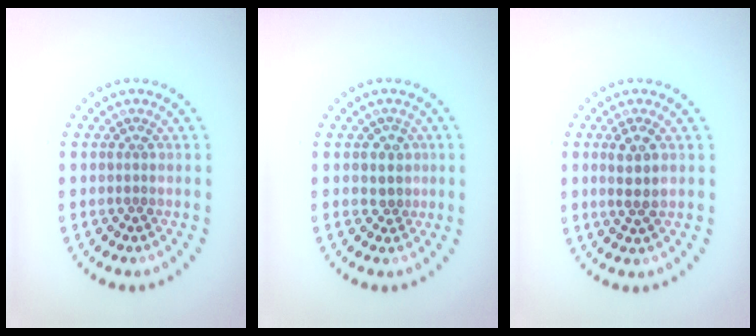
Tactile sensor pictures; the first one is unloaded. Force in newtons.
{"total": 1.4, "press": 1.2, "slide": 0.7}
{"total": 2.3, "press": 2.1, "slide": 0.8}